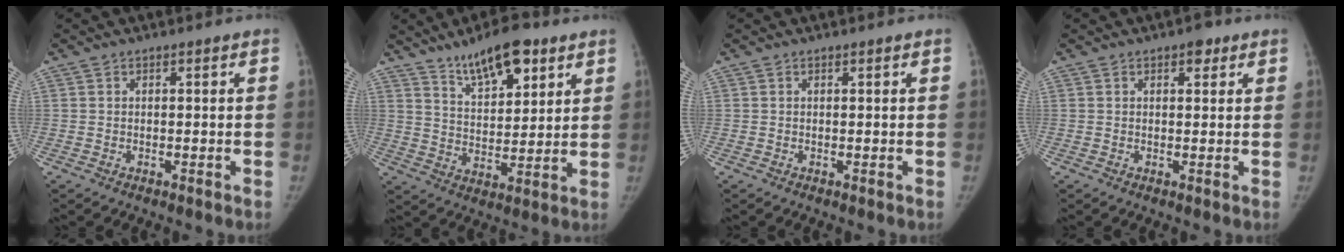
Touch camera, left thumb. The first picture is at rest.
{"total": 12.5, "force": [8.1, 4.9, 8.1], "torque": [-0.105, -0.040, 0.137]}
{"total": 0.0}
{"total": 2.5, "force": [1.4, 1.3, 1.6], "torque": [-0.011, -0.004, 0.017]}